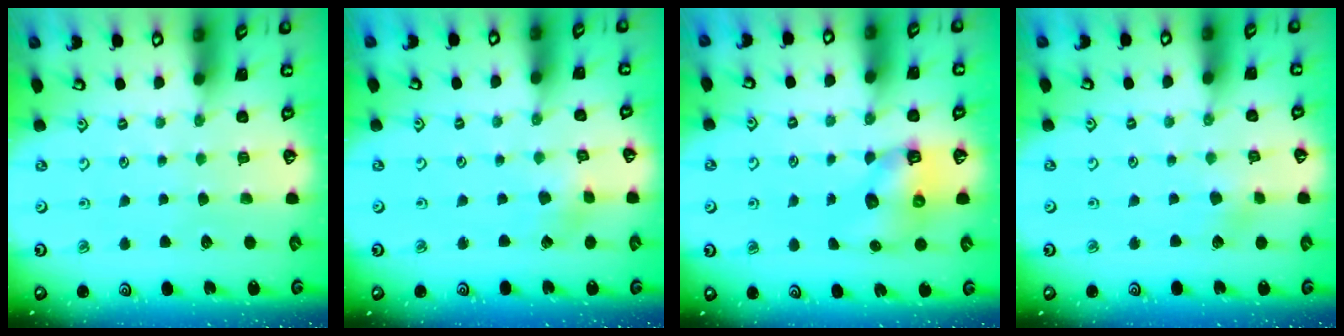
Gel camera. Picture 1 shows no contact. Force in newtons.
{"total": 1.9, "press": 1.9, "slide": 0.2}
{"total": 7.3, "press": 7.2, "slide": 0.9}
{"total": 2.6, "press": 2.6, "slide": 0.4}